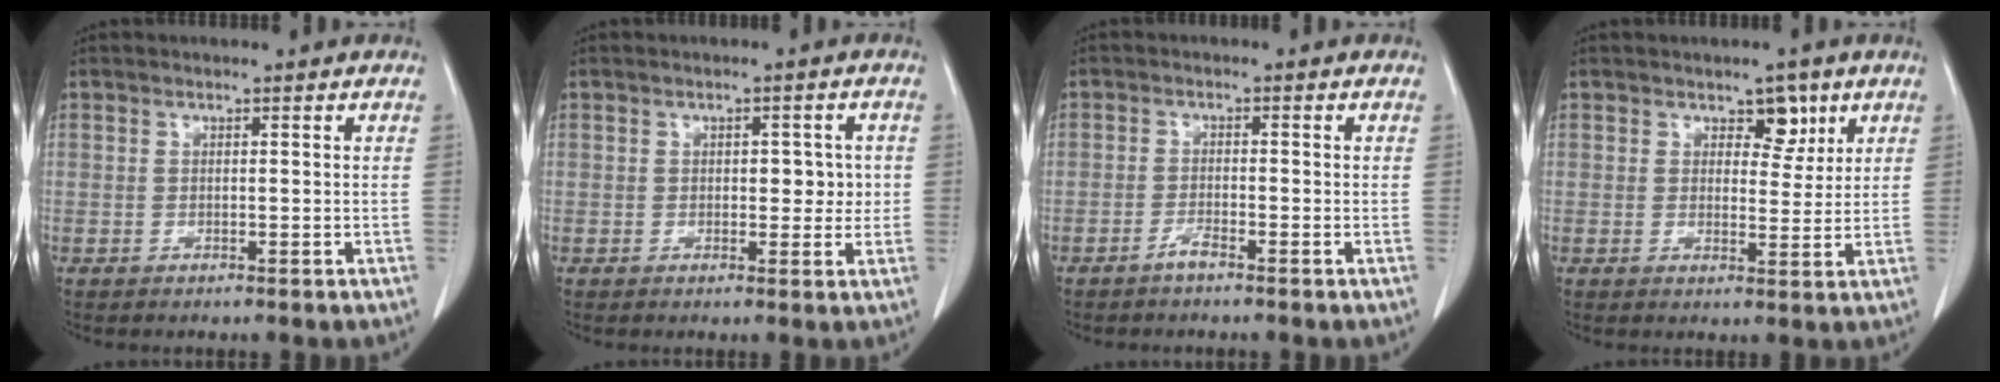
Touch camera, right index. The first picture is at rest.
{"total": 3.9, "force": [0.2, 2.1, 3.2], "torque": [-0.032, 0.005, 0.005]}
{"total": 1.7, "force": [-1.4, 0.0, 1.0], "torque": [-0.021, -0.001, -0.029]}
{"total": 4.0, "force": [2.3, 2.3, 2.4], "torque": [-0.023, -0.001, 0.034]}